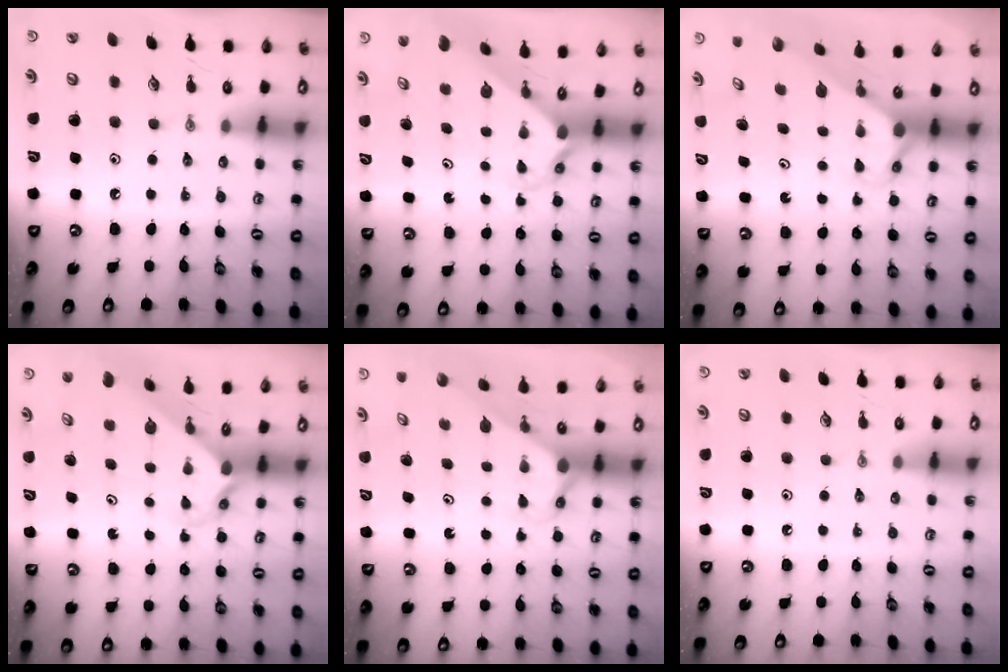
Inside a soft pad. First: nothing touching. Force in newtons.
{"total": 2.1, "press": 2.1, "slide": 0.2}
{"total": 2.8, "press": 2.8, "slide": 0.0}
{"total": 2.4, "press": 2.4, "slide": 0.3}
{"total": 2.8, "press": 2.8, "slide": 0.0}
{"total": 0.0}